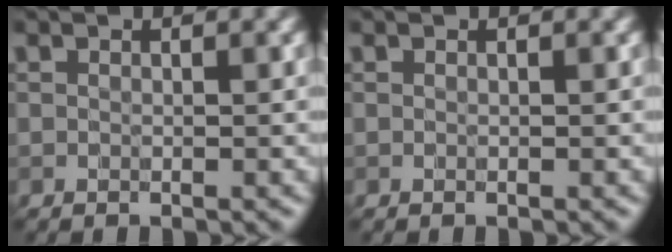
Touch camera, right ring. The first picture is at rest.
{"total": 0.0}